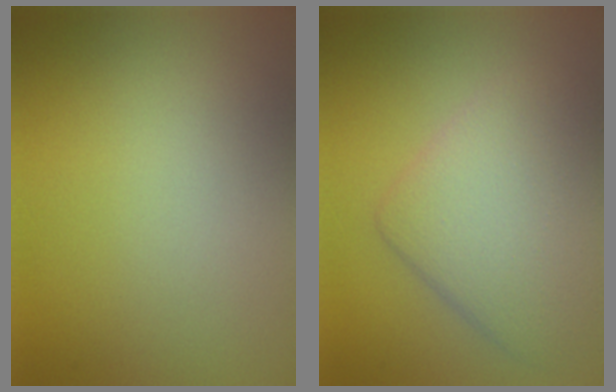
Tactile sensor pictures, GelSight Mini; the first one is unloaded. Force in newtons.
{"total": 6.2, "press": 6.1, "slide": 0.5}